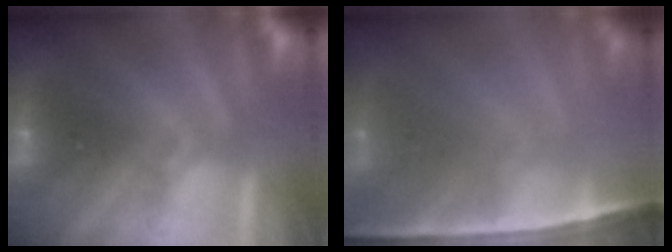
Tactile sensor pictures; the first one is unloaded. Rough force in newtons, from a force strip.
{"total": 5.5}